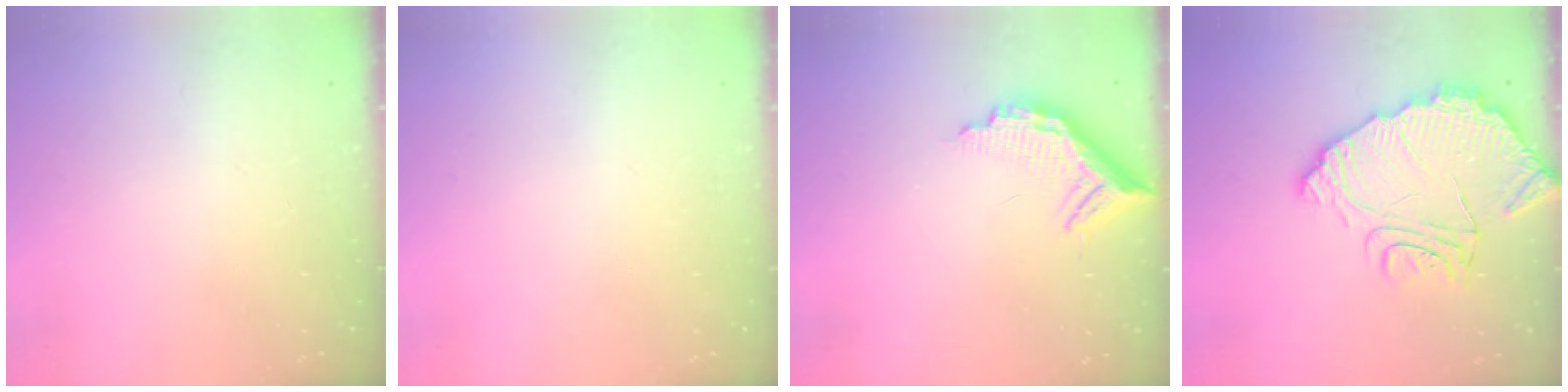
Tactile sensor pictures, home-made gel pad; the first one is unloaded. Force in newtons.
{"total": 0.0}
{"total": 12.5, "press": 12.5, "slide": 0.7}
{"total": 15.0, "press": 14.9, "slide": 1.4}